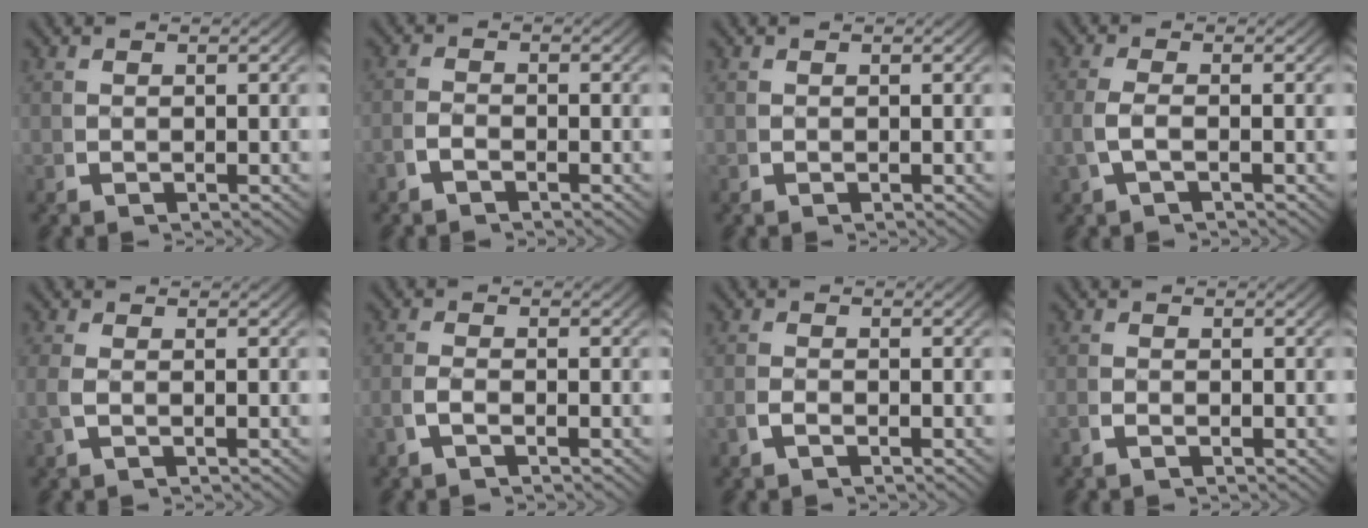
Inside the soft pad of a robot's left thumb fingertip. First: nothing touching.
{"total": 1.2, "force": [-1.0, 0.4, 0.5], "torque": [-0.011, -0.003, -0.024]}
{"total": 0.0}
{"total": 2.3, "force": [-0.2, 0.6, 2.3], "torque": [-0.064, -0.001, -0.002]}
{"total": 1.2, "force": [0.0, 0.3, 1.2], "torque": [-0.039, -0.003, 0.005]}
{"total": 1.3, "force": [-0.6, 0.3, 1.1], "torque": [-0.031, -0.002, -0.013]}
{"total": 0.9, "force": [-0.8, 0.3, 0.4], "torque": [-0.013, -0.003, -0.016]}
{"total": 0.6, "force": [-0.6, 0.1, 0.2], "torque": [-0.007, -0.002, -0.013]}